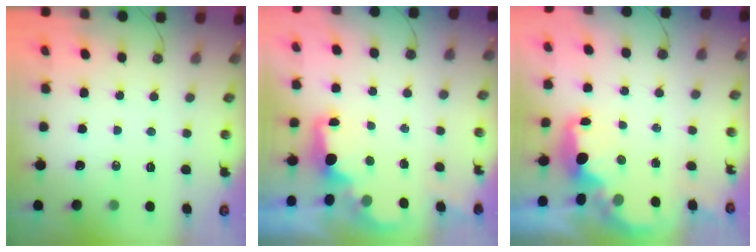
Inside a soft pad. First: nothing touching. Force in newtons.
{"total": 2.1, "press": 2.0, "slide": 0.8}
{"total": 2.8, "press": 2.8, "slide": 0.5}